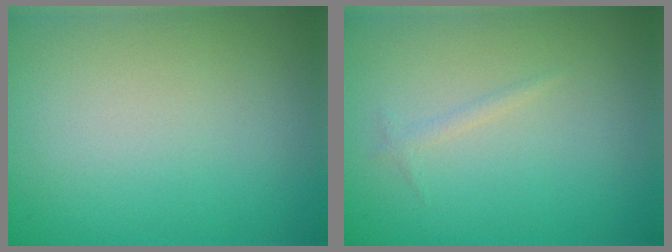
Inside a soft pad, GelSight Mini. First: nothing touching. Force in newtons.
{"total": 0.6, "press": 0.6, "slide": 0.1}